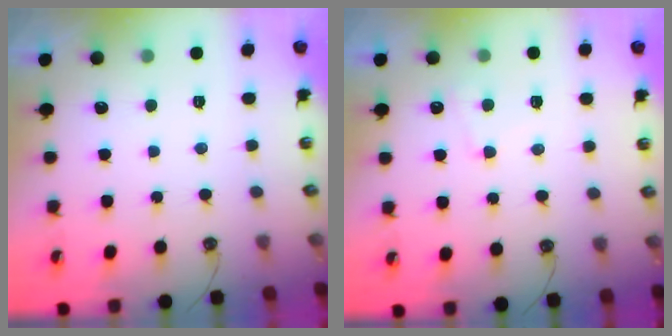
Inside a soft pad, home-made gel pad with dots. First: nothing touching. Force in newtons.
{"total": 3.6, "press": 3.6, "slide": 0.6}